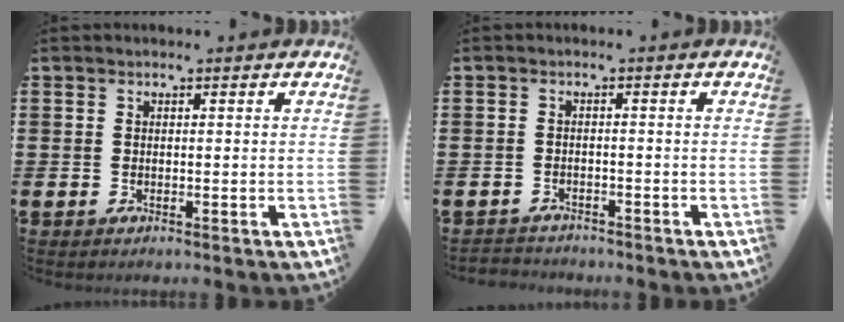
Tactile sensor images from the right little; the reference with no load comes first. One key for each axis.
{"total": 1.3, "fx": -1.3, "fy": 0.2, "fz": -0.2, "tx": 0.000, "ty": 0.003, "tz": -0.029}